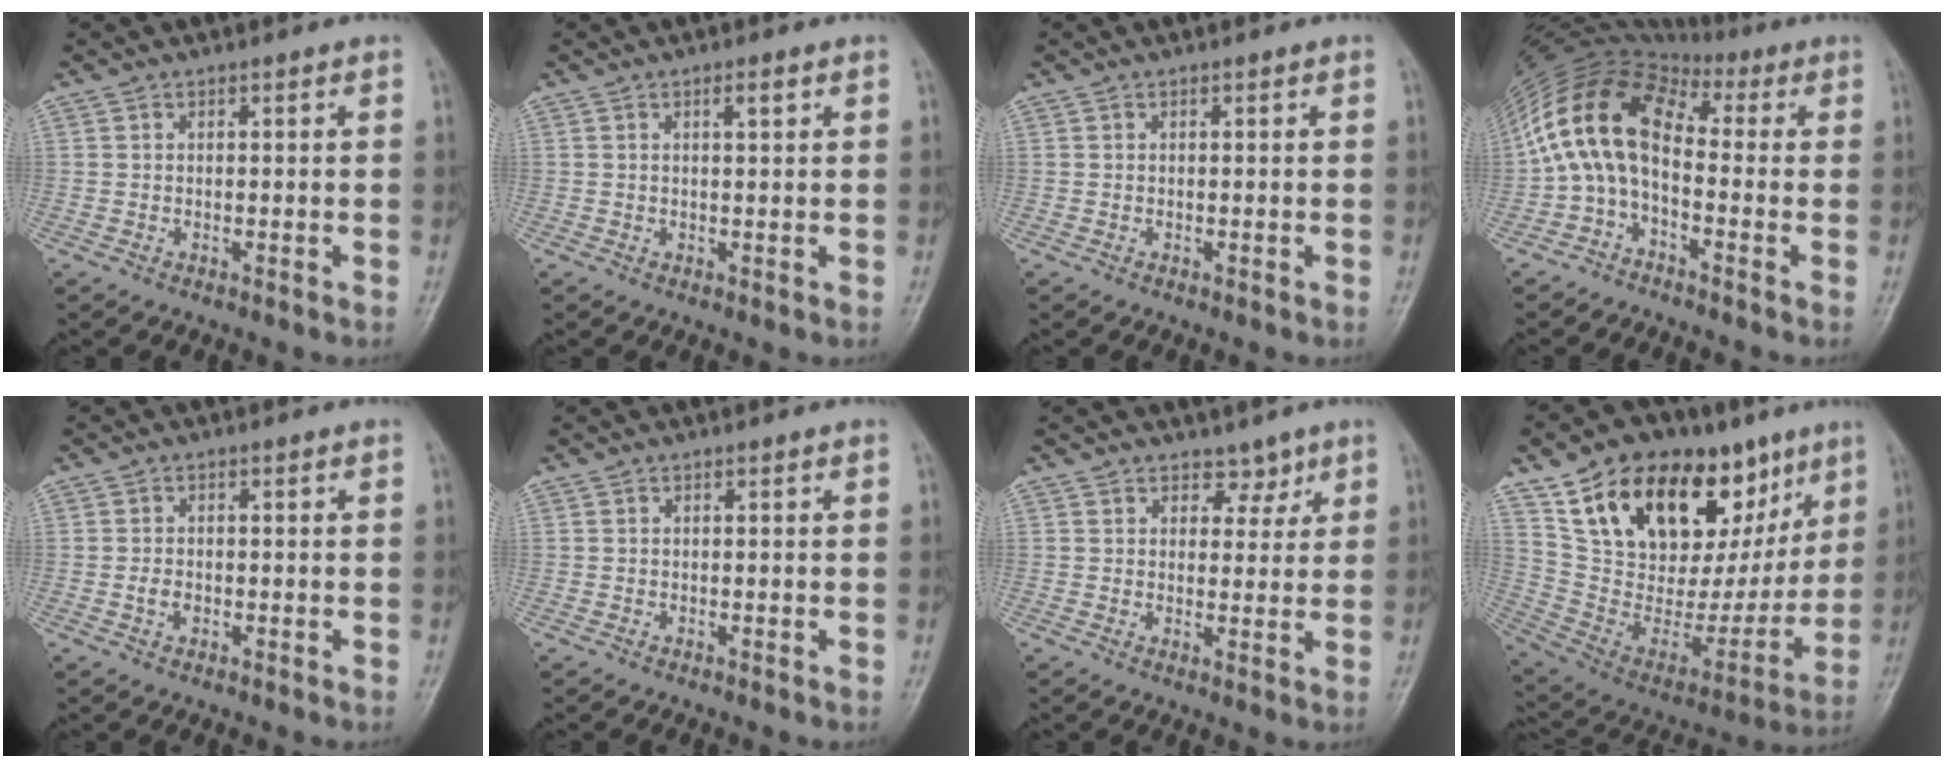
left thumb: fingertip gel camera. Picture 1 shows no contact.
{"total": 1.7, "force": [0.7, 0.3, 1.5], "torque": [-0.023, 0.000, 0.012]}
{"total": 0.0}
{"total": 13.2, "force": [-1.0, 7.9, 10.5], "torque": [-0.200, 0.063, -0.036]}
{"total": 2.2, "force": [-0.6, 1.5, 1.4], "torque": [-0.024, 0.006, -0.012]}
{"total": 0.0}
{"total": 3.5, "force": [2.4, 2.4, 0.9], "torque": [0.018, -0.014, 0.033]}
{"total": 31.2, "force": [15.7, 16.7, 21.2], "torque": [-0.294, -0.005, 0.276]}